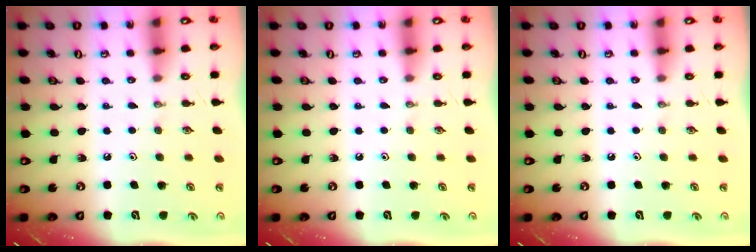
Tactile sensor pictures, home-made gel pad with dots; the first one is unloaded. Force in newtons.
{"total": 0.0}
{"total": 0.0}